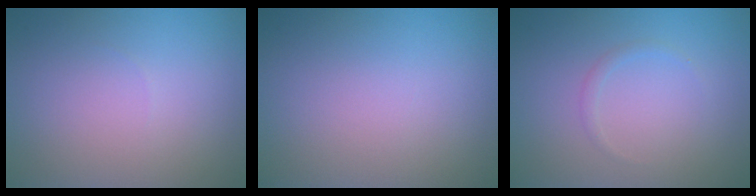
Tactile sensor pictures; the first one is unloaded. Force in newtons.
{"total": 0.0}
{"total": 0.8, "press": 0.8, "slide": 0.1}